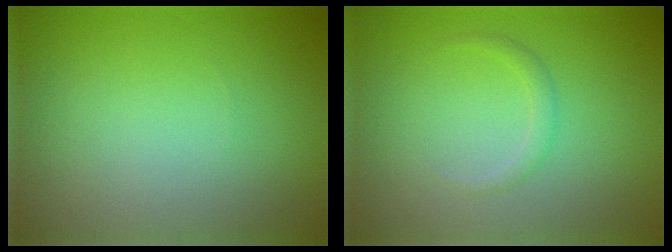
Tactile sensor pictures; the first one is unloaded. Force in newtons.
{"total": 1.0, "press": 1.0, "slide": 0.1}